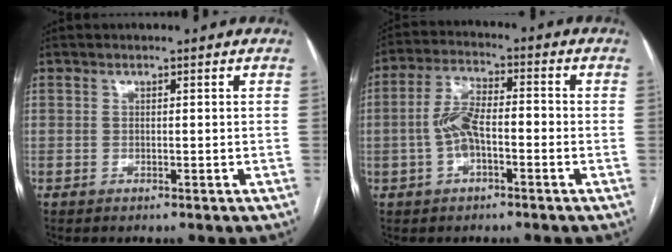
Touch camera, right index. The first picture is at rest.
{"total": 7.0, "force": [-1.5, 3.0, 6.2], "torque": [-0.134, 0.023, -0.029]}